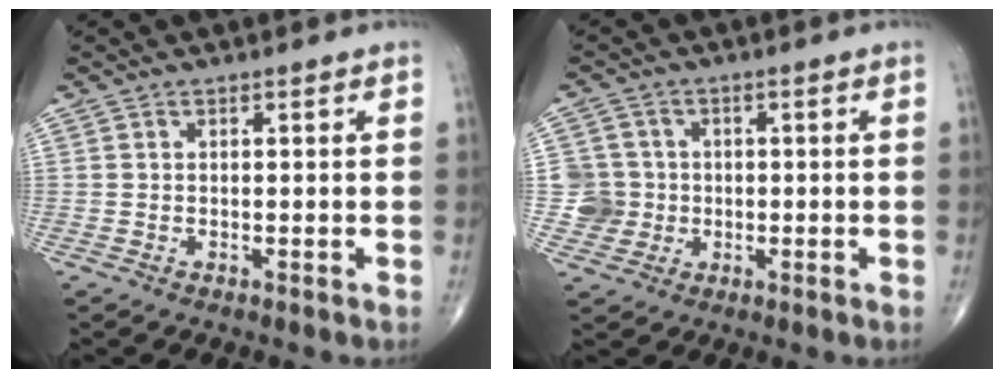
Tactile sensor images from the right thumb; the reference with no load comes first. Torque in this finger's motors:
{"motor_torque": [0.00, 0.00, 0.09, 0.06, 0.01]}